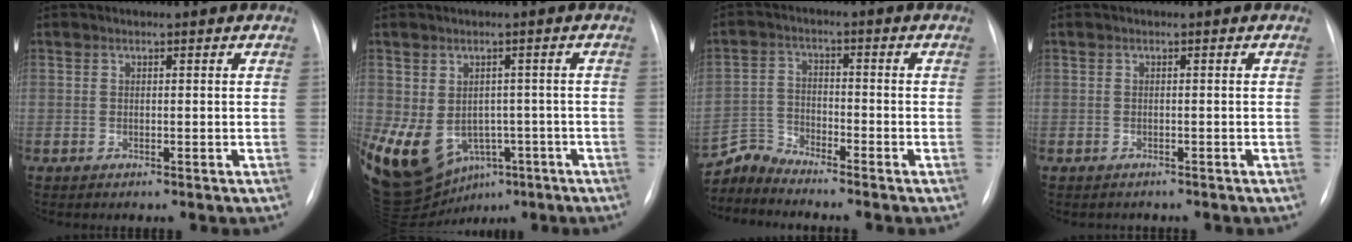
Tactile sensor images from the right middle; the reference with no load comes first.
{"total": 17.7, "force": [-7.3, 12.9, 9.7], "torque": [-0.223, -0.003, -0.089]}
{"total": 4.4, "force": [-4.3, -0.6, -0.9], "torque": [0.011, -0.012, -0.083]}
{"total": 1.0, "force": [-0.9, 0.4, 0.0], "torque": [-0.008, -0.003, -0.010]}